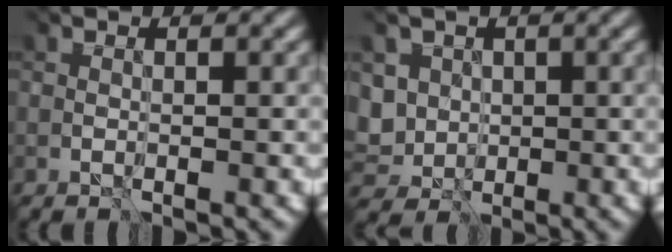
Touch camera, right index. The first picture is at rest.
{"total": 3.6, "force": [0.9, 3.4, 0.7], "torque": [-0.058, 0.014, 0.024]}